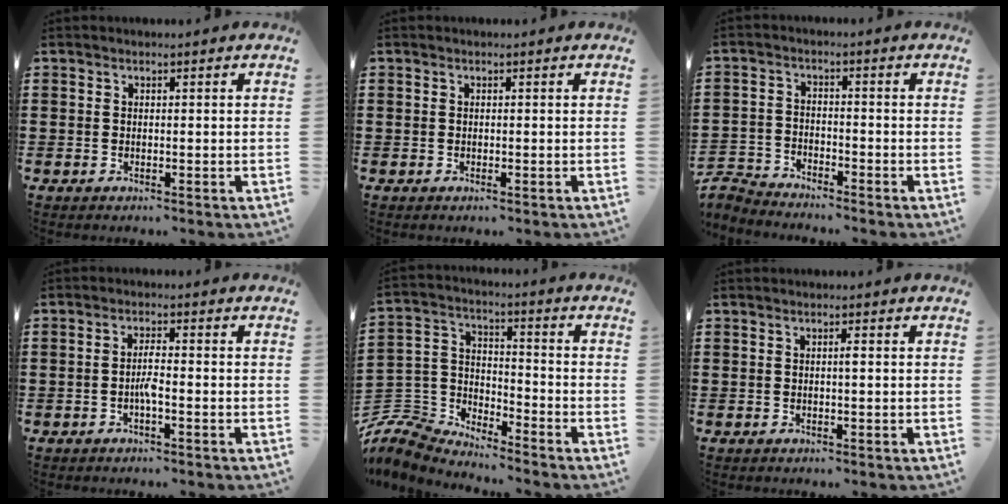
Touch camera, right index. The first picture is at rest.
{"total": 0.0}
{"total": 3.7, "force": [-3.7, 0.5, -0.1], "torque": [-0.020, -0.003, -0.085]}
{"total": 2.5, "force": [-0.9, 0.3, 2.3], "torque": [-0.050, -0.001, -0.019]}
{"total": 5.9, "force": [-5.6, 1.8, 0.6], "torque": [-0.055, -0.012, -0.126]}
{"total": 0.7, "force": [0.0, 0.0, 0.7], "torque": [-0.012, -0.002, 0.000]}